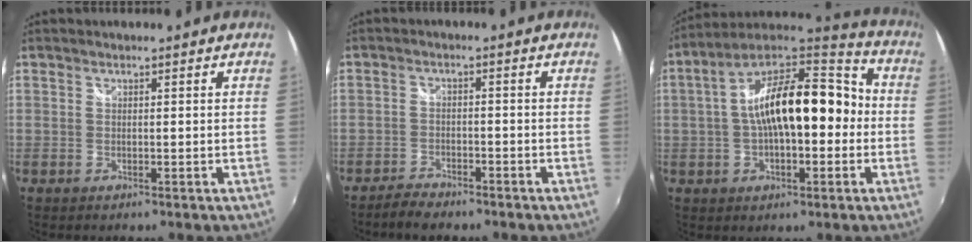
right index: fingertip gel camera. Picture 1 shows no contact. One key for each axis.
{"total": 4.4, "fx": -3.9, "fy": 1.4, "fz": 1.5, "tx": -0.048, "ty": 0.000, "tz": -0.070}
{"total": 19.2, "fx": -0.7, "fy": 8.3, "fz": 17.3, "tx": -0.298, "ty": 0.030, "tz": -0.020}